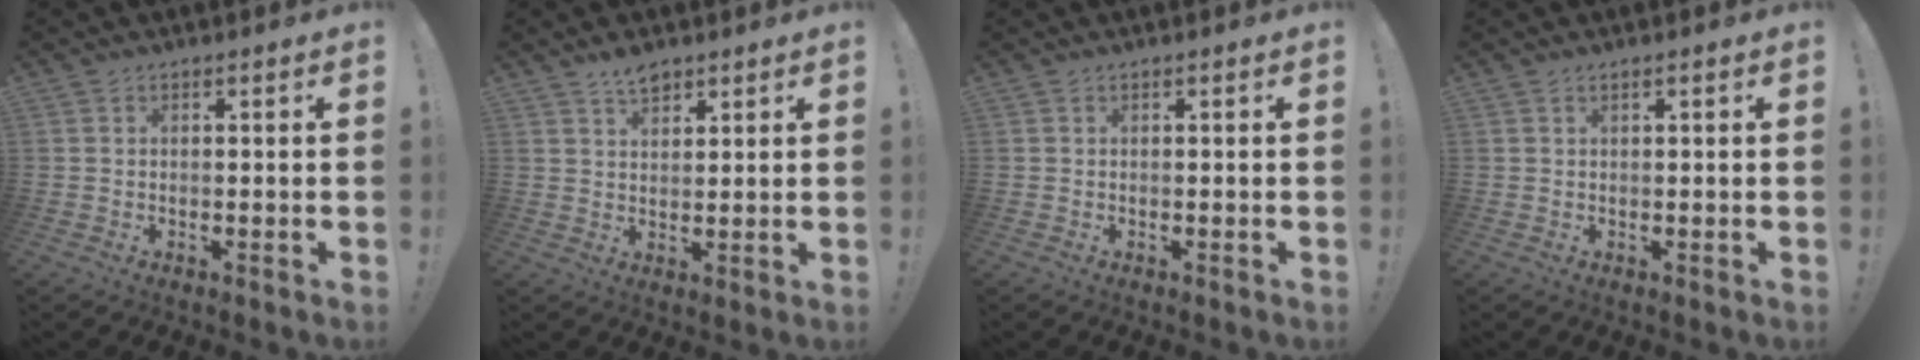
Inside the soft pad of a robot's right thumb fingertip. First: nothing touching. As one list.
[{"total": 4.9, "force": [3.7, 2.3, 2.1], "torque": [-0.030, -0.020, 0.067]}, {"total": 0.0}, {"total": 0.9, "force": [0.5, -0.1, 0.7], "torque": [-0.016, 0.000, 0.009]}]